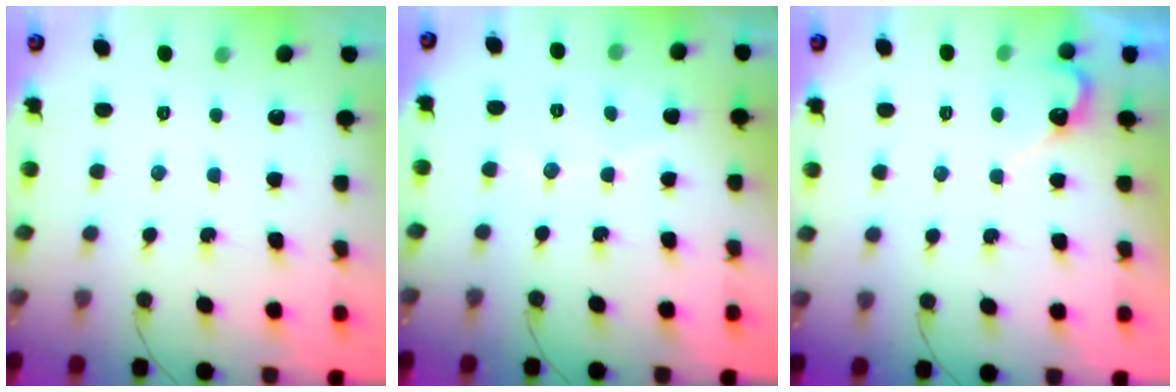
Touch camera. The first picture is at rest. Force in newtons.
{"total": 2.8, "press": 2.8, "slide": 0.3}
{"total": 4.4, "press": 4.4, "slide": 0.4}